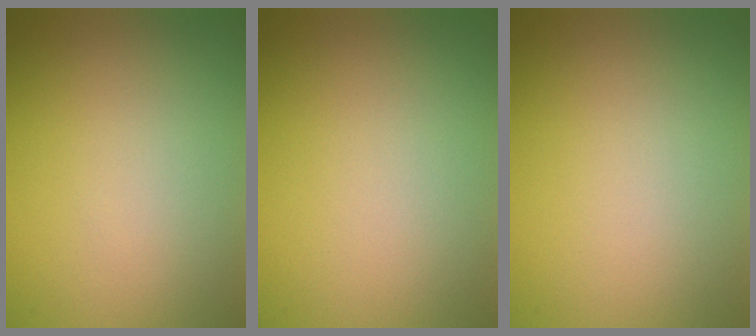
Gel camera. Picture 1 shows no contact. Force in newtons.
{"total": 0.0}
{"total": 0.0}